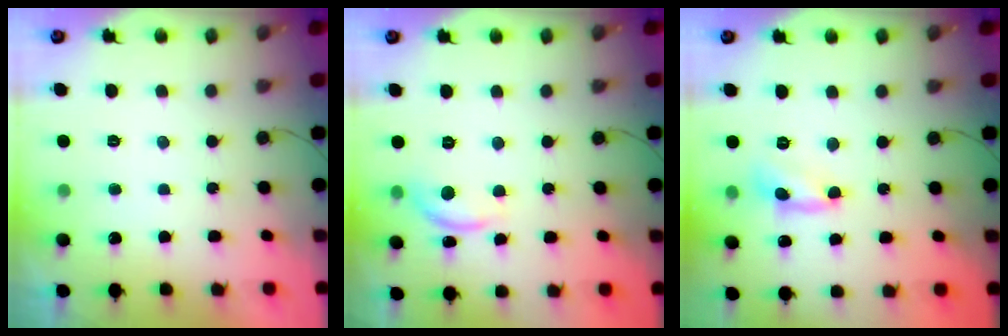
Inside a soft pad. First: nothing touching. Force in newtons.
{"total": 8.5, "press": 8.4, "slide": 0.7}
{"total": 3.8, "press": 3.8, "slide": 0.2}